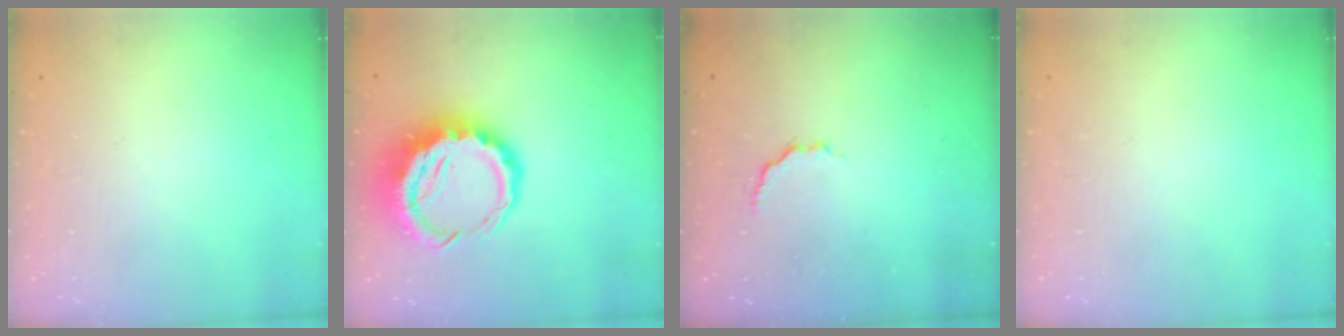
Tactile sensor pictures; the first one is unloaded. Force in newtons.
{"total": 12.5, "press": 12.2, "slide": 3.1}
{"total": 2.8, "press": 2.6, "slide": 0.9}
{"total": 0.0}